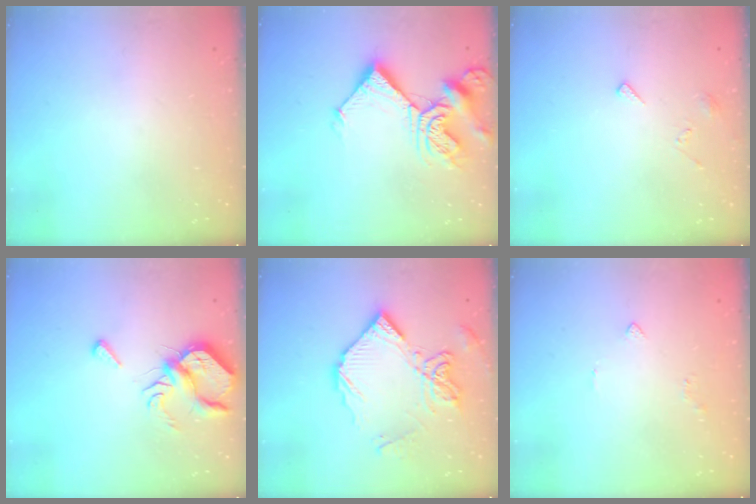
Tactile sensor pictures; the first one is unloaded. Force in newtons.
{"total": 12.5, "press": 12.5, "slide": 1.3}
{"total": 4.9, "press": 4.8, "slide": 0.6}
{"total": 7.7, "press": 7.6, "slide": 0.3}
{"total": 13.4, "press": 13.3, "slide": 1.4}
{"total": 2.2, "press": 2.1, "slide": 0.5}